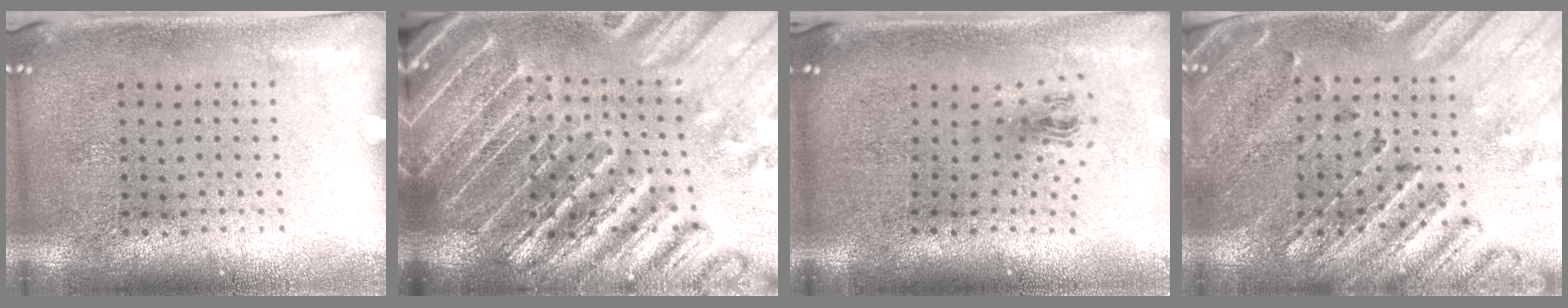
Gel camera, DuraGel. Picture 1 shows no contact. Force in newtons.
{"total": 5.0, "press": 4.4, "slide": 2.3}
{"total": 1.0, "press": 0.4, "slide": 0.9}
{"total": 2.7, "press": 2.6, "slide": 0.9}